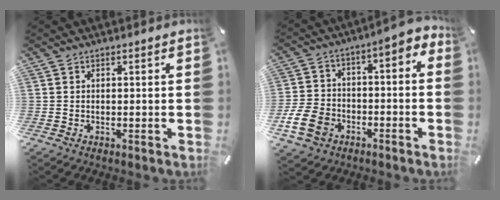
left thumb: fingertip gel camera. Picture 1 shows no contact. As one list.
[{"total": 12.1, "force": [-5.1, 8.8, 6.5], "torque": [-0.131, 0.029, -0.094]}]